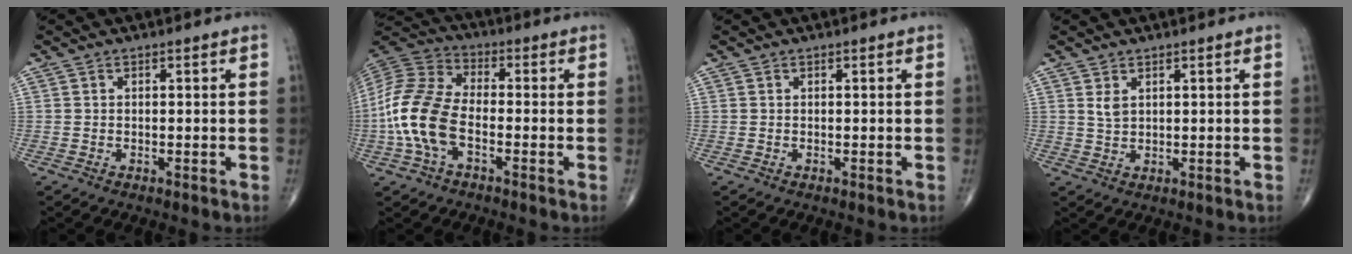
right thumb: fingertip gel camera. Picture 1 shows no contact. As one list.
[{"total": 14.5, "force": [-3.6, 8.0, 11.6], "torque": [-0.255, 0.031, -0.074]}, {"total": 0.0}, {"total": 2.1, "force": [1.0, 1.2, 1.4], "torque": [-0.024, -0.005, 0.026]}]